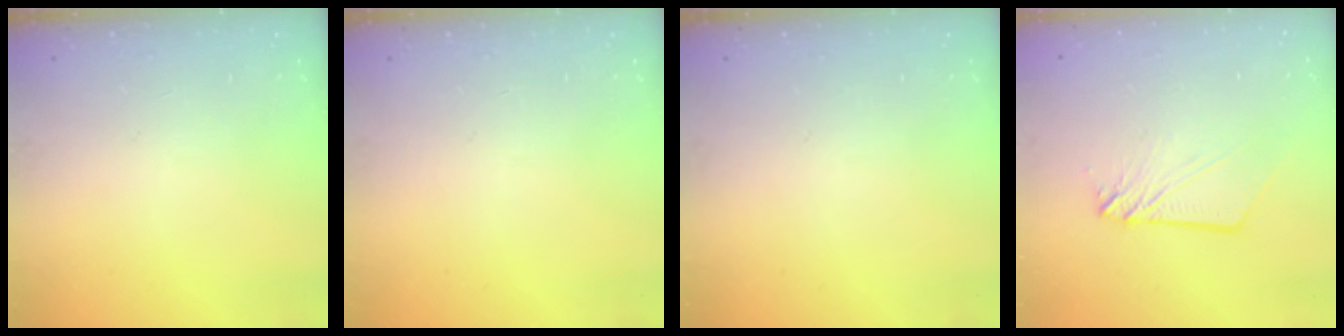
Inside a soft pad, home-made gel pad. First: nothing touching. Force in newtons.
{"total": 0.0}
{"total": 0.0}
{"total": 5.2, "press": 5.2, "slide": 0.7}